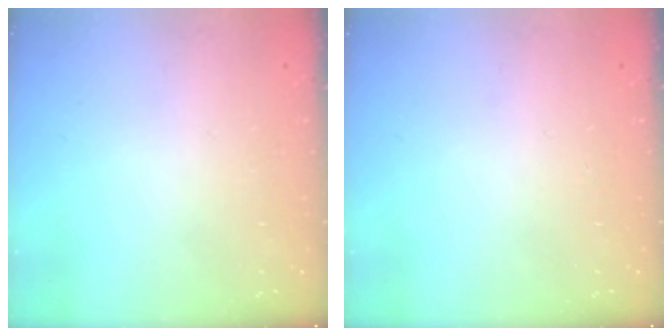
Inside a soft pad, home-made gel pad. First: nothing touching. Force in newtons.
{"total": 0.0}